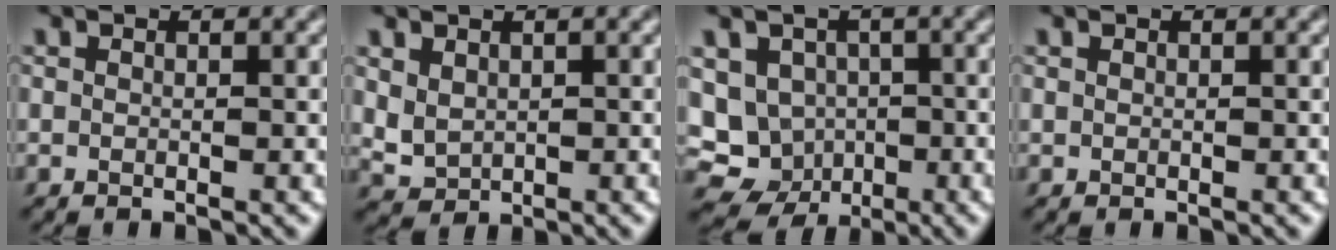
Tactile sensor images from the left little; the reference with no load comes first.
{"total": 1.9, "force": [0.8, 1.4, 0.9], "torque": [-0.026, -0.005, 0.023]}
{"total": 7.3, "force": [-1.4, 6.6, 2.8], "torque": [-0.029, 0.001, -0.040]}
{"total": 0.0}